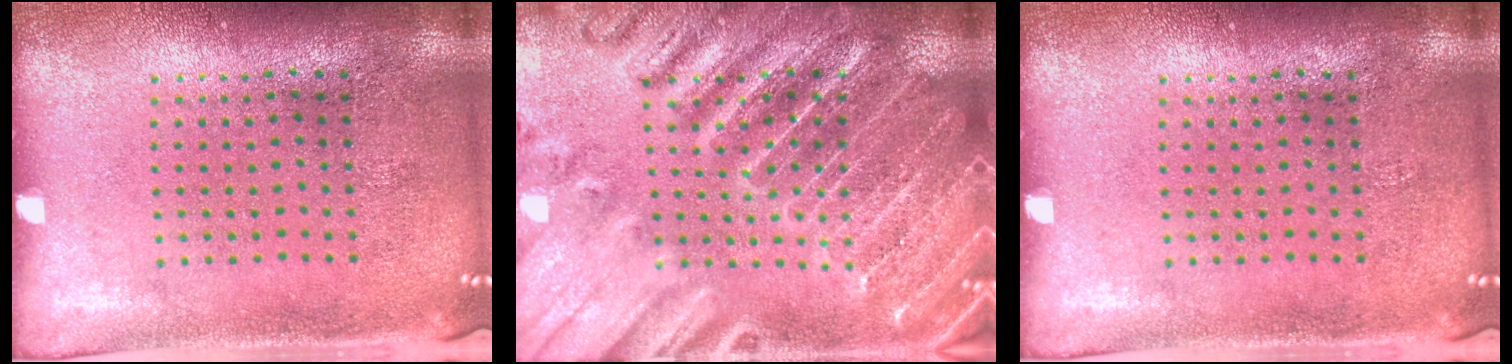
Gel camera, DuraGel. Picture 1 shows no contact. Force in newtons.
{"total": 3.5, "press": 3.4, "slide": 0.8}
{"total": 0.0}